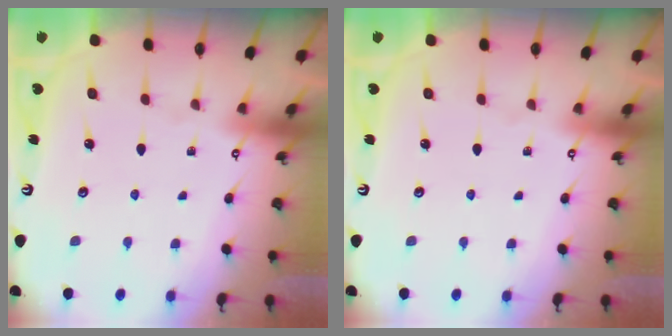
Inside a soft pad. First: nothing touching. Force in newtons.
{"total": 0.0}